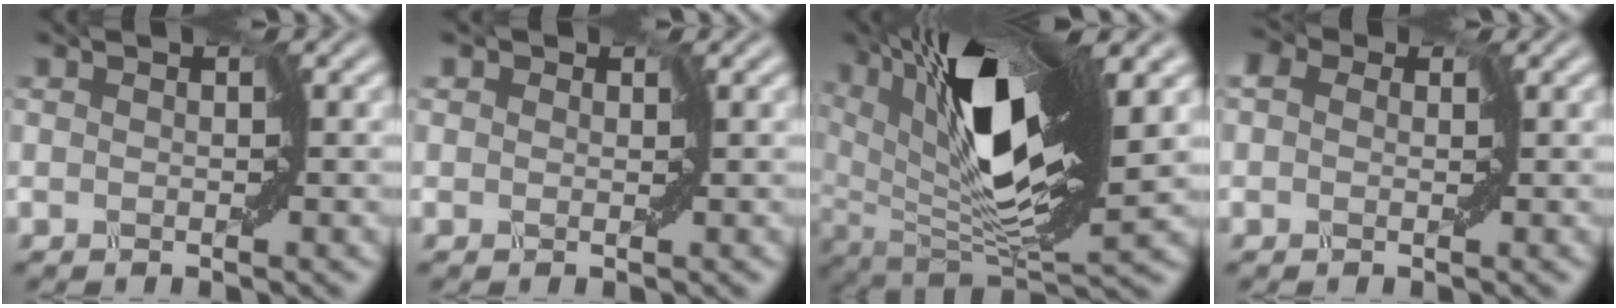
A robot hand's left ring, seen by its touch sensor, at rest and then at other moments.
{"total": 1.8, "force": [0.8, 1.4, 0.7], "torque": [0.000, 0.012, -0.005]}
{"total": 12.0, "force": [4.7, 3.0, 10.6], "torque": [-0.178, 0.000, 0.085]}
{"total": 3.0, "force": [0.7, 2.3, 1.7], "torque": [-0.026, 0.016, -0.012]}